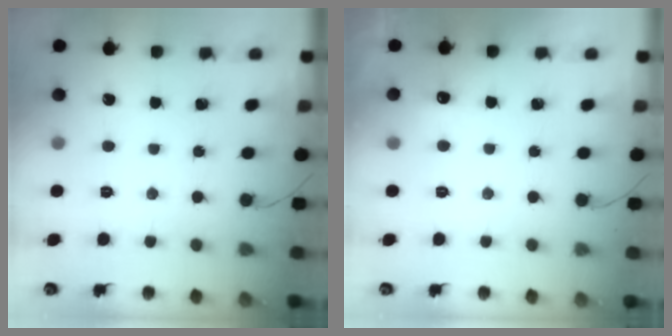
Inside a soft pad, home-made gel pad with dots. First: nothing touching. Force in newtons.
{"total": 3.7, "press": 3.6, "slide": 1.0}